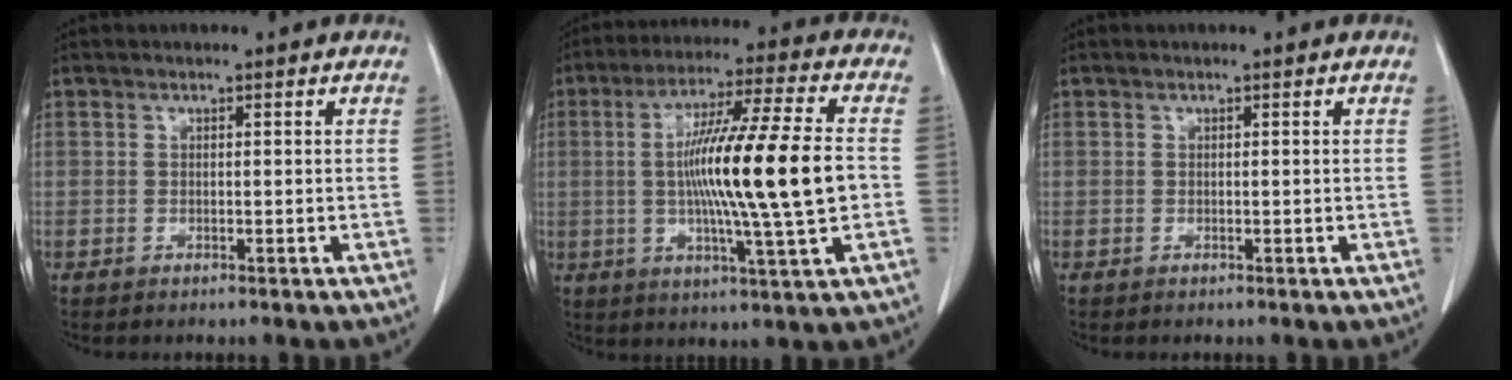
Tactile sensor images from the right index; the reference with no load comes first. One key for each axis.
{"total": 17.4, "fx": -0.6, "fy": -0.2, "fz": 17.3, "tx": -0.301, "ty": -0.003, "tz": -0.018}
{"total": 0.0}